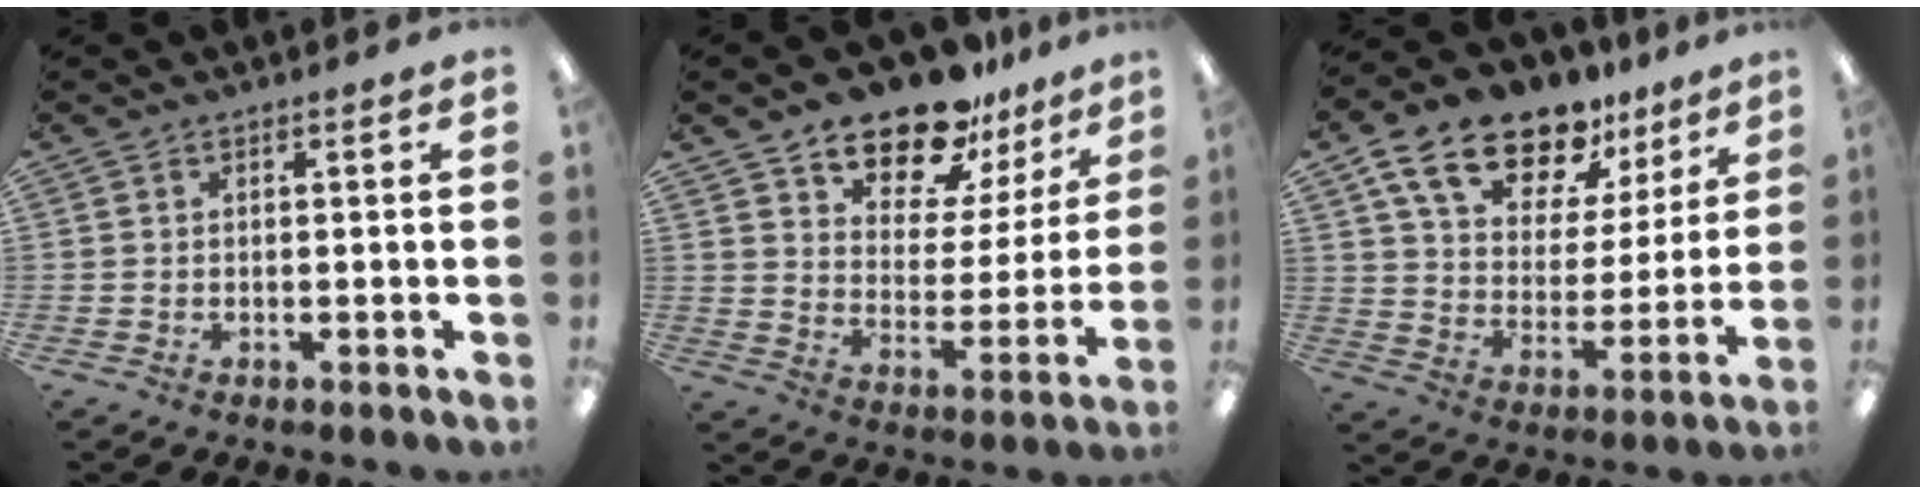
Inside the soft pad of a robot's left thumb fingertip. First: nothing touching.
{"total": 16.6, "force": [14.2, 7.0, 5.2], "torque": [-0.092, -0.110, 0.256]}
{"total": 16.6, "force": [12.8, 8.1, 6.7], "torque": [-0.131, -0.079, 0.234]}